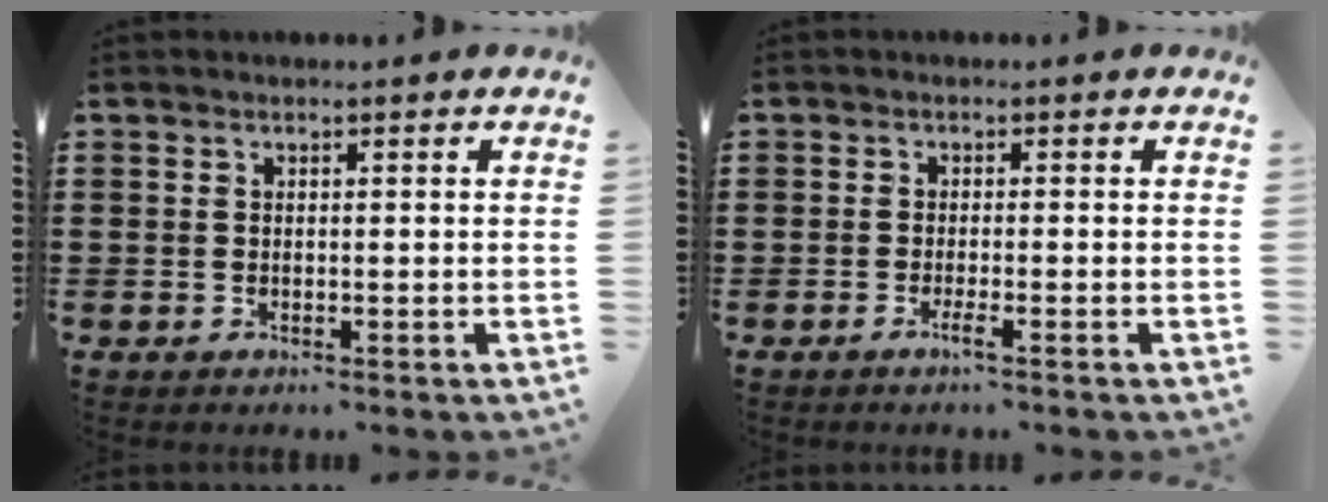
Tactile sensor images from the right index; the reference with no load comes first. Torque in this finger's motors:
{"motor_torque": [0.30, 0.51, 0.11, 0.05]}